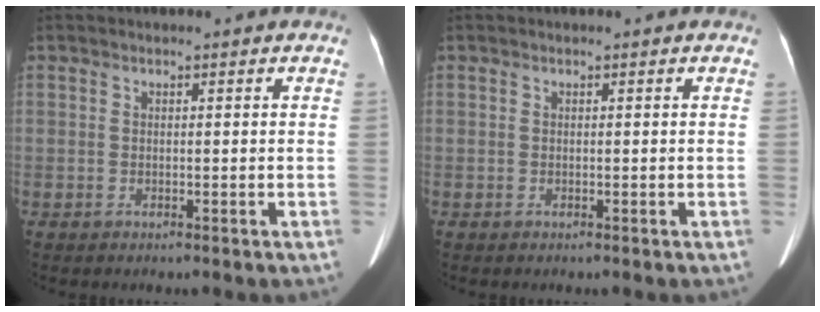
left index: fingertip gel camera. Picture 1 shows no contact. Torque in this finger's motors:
{"motor_torque": [0.00, 0.00, 0.00, 0.00]}